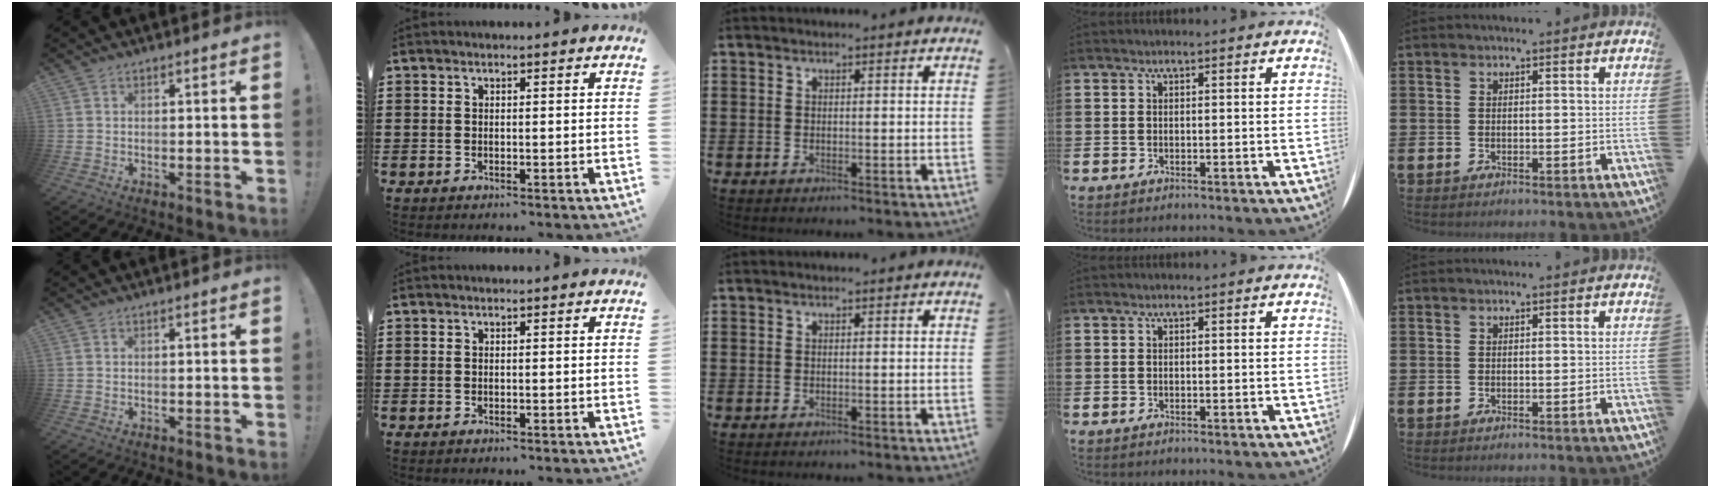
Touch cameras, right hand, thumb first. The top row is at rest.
{}